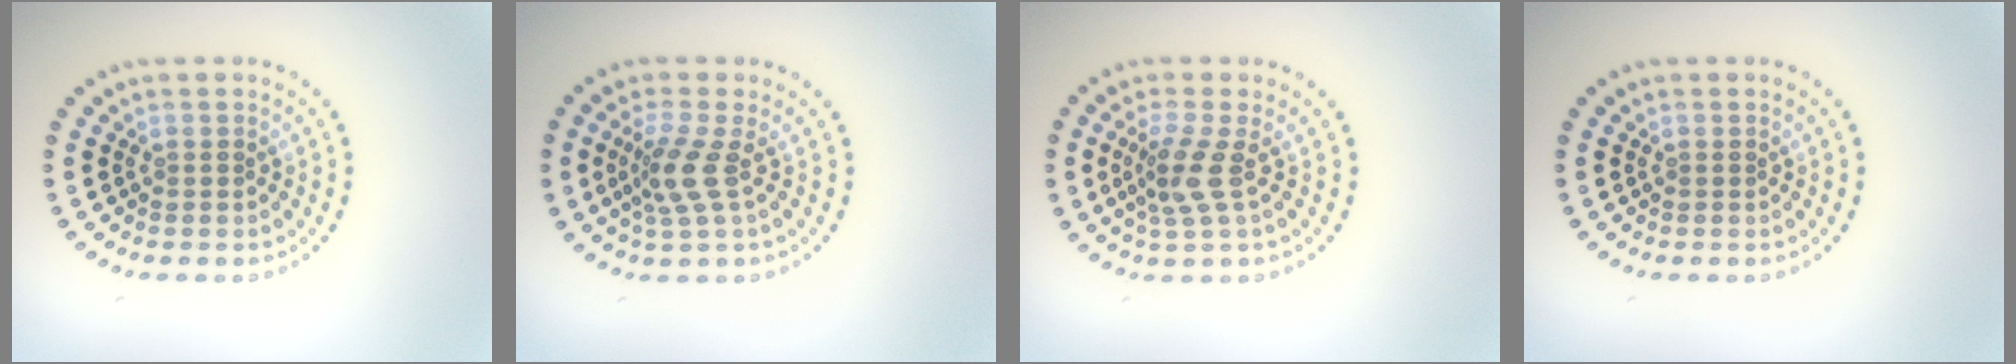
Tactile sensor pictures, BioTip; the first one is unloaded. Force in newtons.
{"total": 2.9, "press": 2.1, "slide": 2.0}
{"total": 2.8, "press": 2.1, "slide": 1.8}
{"total": 0.0}